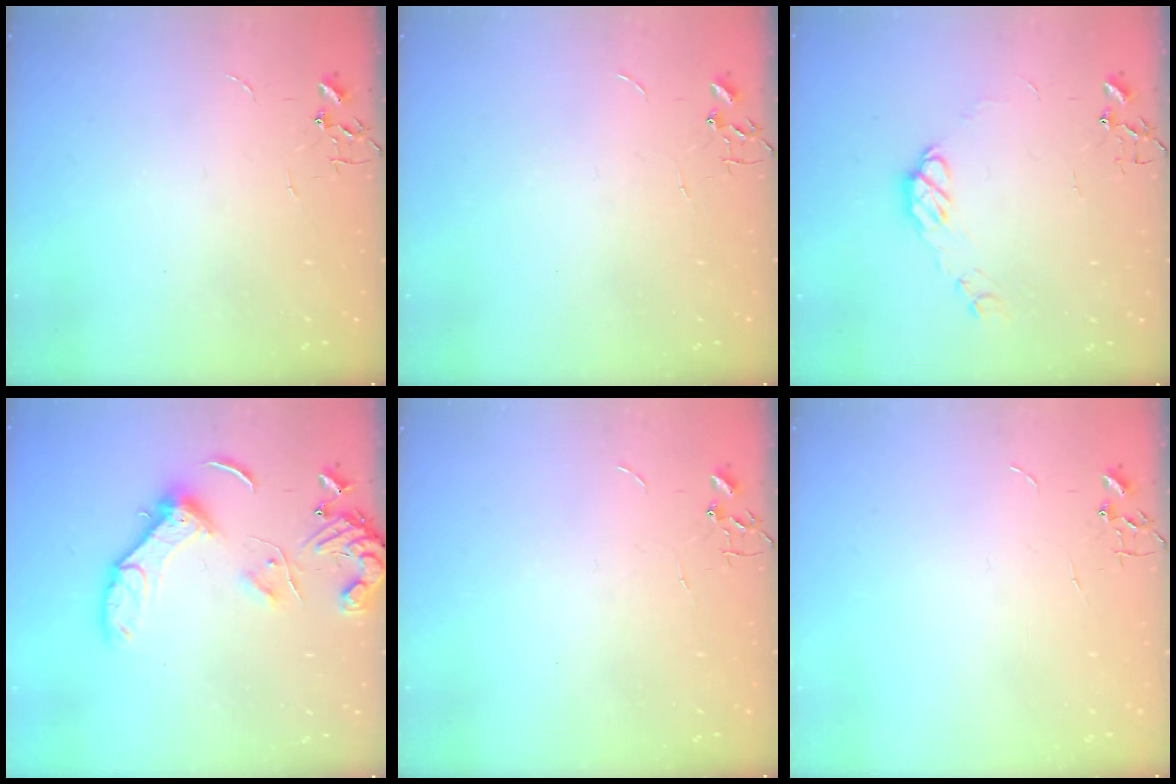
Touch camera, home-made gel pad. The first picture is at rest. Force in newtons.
{"total": 0.0}
{"total": 8.1, "press": 8.1, "slide": 0.2}
{"total": 13.5, "press": 13.4, "slide": 1.7}
{"total": 0.0}
{"total": 0.0}